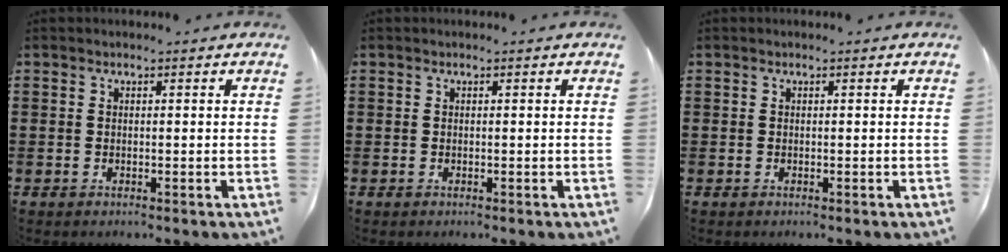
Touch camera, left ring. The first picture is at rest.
{"total": 0.0}
{"total": 0.0}